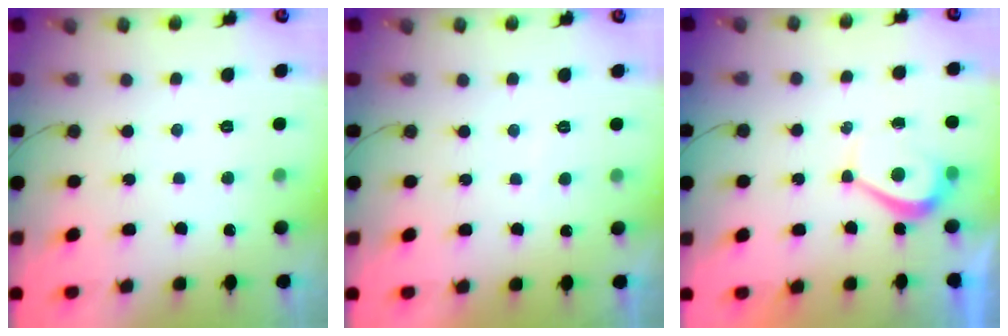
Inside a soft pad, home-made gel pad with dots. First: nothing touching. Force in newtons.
{"total": 0.5, "press": 0.3, "slide": 0.5}
{"total": 2.7, "press": 2.7, "slide": 0.6}